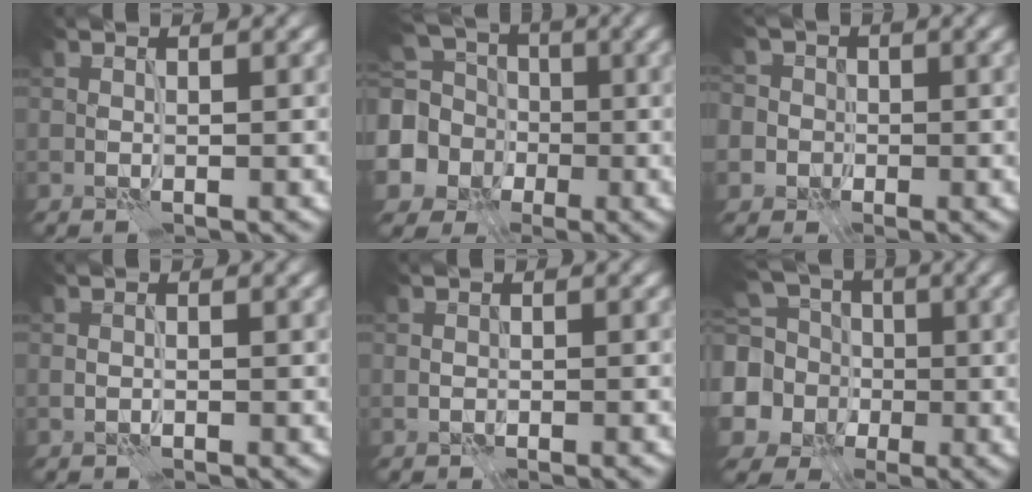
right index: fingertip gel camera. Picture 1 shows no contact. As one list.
[{"total": 7.8, "force": [-0.3, 7.0, 3.3], "torque": [-0.082, -0.011, -0.030]}, {"total": 6.6, "force": [0.6, 6.2, 2.2], "torque": [-0.038, 0.033, -0.032]}, {"total": 0.7, "force": [-0.4, -0.5, -0.3], "torque": [0.004, -0.002, -0.008]}, {"total": 1.0, "force": [-0.5, 0.7, 0.5], "torque": [-0.009, -0.004, -0.004]}, {"total": 9.1, "force": [0.6, 8.2, 3.9], "torque": [-0.099, 0.002, -0.025]}]